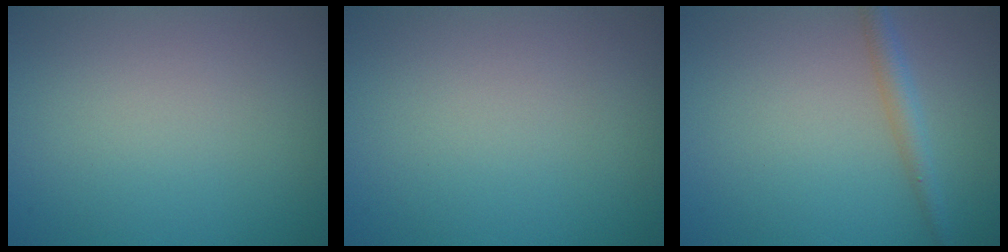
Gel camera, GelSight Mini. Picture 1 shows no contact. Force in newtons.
{"total": 0.0}
{"total": 1.9, "press": 1.9, "slide": 0.0}